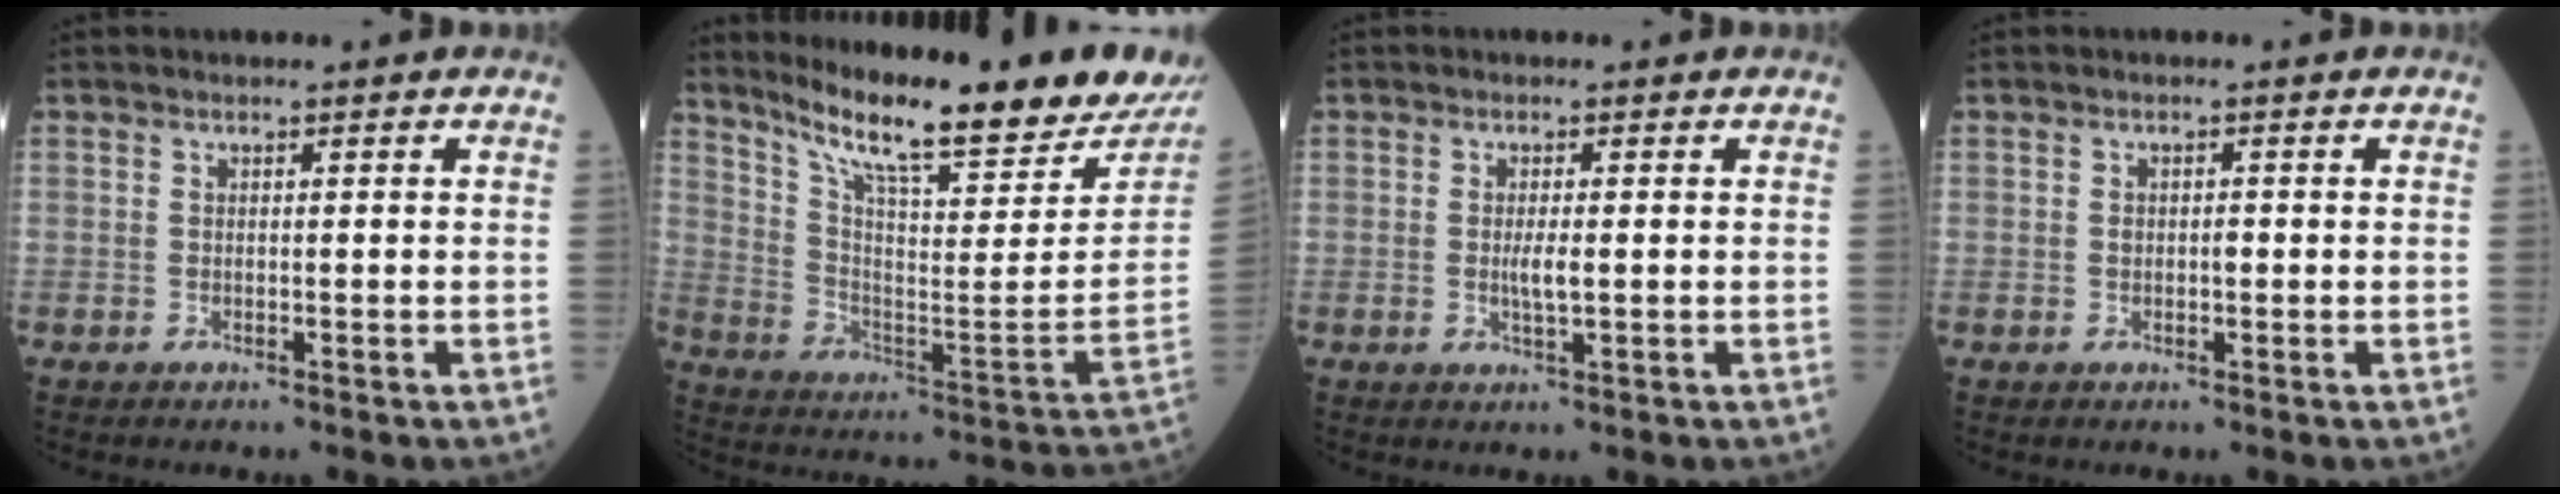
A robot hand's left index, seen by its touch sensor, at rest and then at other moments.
{"total": 24.3, "force": [20.7, 1.4, 12.6], "torque": [-0.213, -0.070, 0.300]}
{"total": 2.3, "force": [0.0, 0.3, 2.2], "torque": [-0.047, -0.003, 0.001]}
{"total": 1.3, "force": [0.0, 0.8, 1.1], "torque": [-0.018, 0.002, 0.001]}